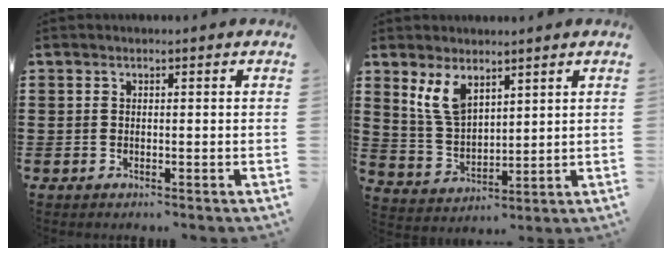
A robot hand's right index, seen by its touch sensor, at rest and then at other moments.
{"total": 6.5, "force": [3.9, 3.2, 4.2], "torque": [-0.101, -0.005, 0.070]}